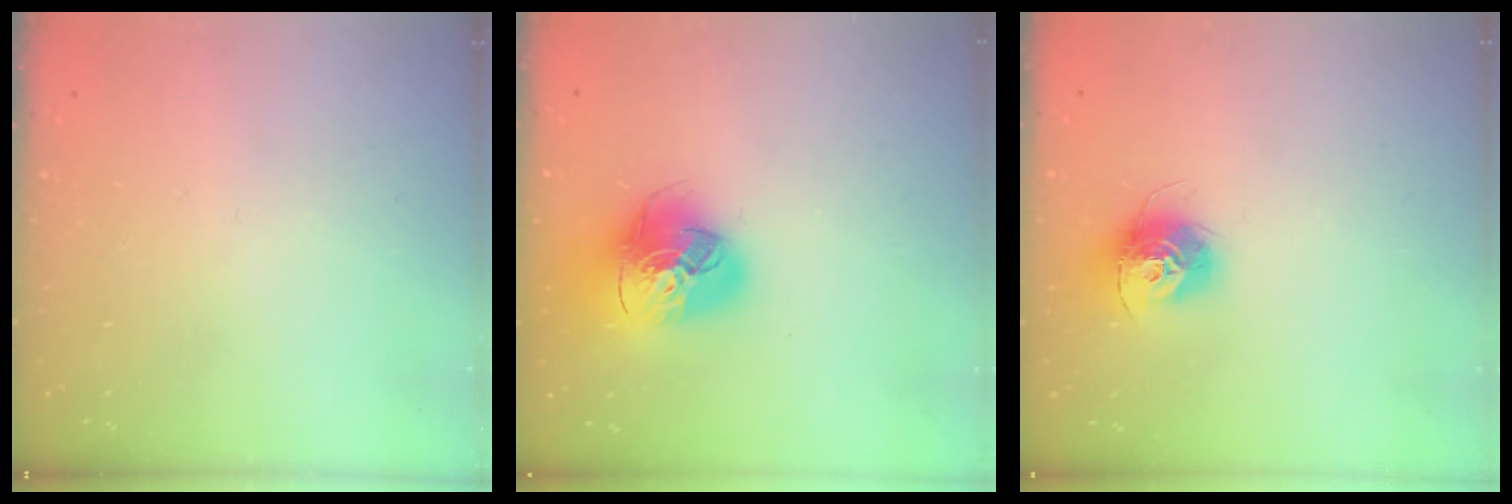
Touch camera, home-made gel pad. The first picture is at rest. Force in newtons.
{"total": 17.7, "press": 17.5, "slide": 2.2}
{"total": 12.1, "press": 12.1, "slide": 0.8}